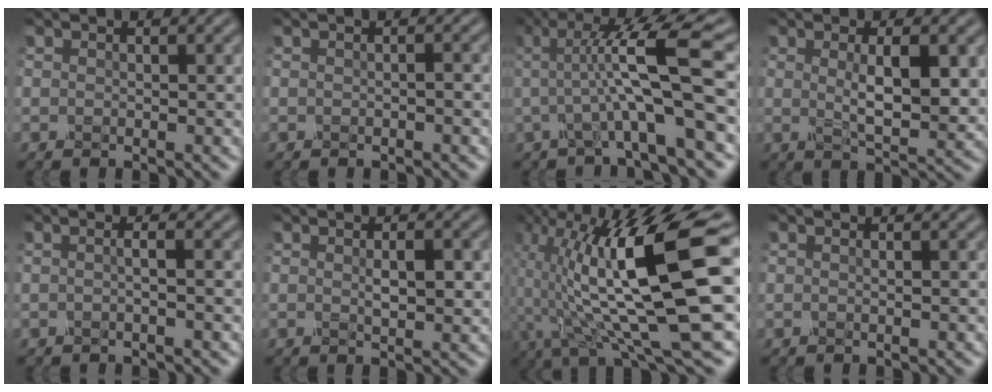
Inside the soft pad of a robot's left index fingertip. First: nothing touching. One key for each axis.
{"total": 0.8, "fx": -0.2, "fy": 0.2, "fz": 0.7, "tx": -0.007, "ty": -0.005, "tz": -0.006}
{"total": 8.7, "fx": 0.6, "fy": 1.4, "fz": 8.6, "tx": -0.132, "ty": 0.004, "tz": 0.009}
{"total": 5.2, "fx": 0.6, "fy": 1.3, "fz": 5.0, "tx": -0.085, "ty": -0.005, "tz": 0.019}
{"total": 2.1, "fx": 0.1, "fy": 1.0, "fz": 1.9, "tx": -0.008, "ty": 0.007, "tz": -0.025}
{"total": 2.1, "fx": 0.2, "fy": 0.5, "fz": 2.1, "tx": -0.038, "ty": -0.002, "tz": 0.009}
{"total": 14.0, "fx": 0.6, "fy": 3.7, "fz": 13.5, "tx": -0.257, "ty": 0.010, "tz": 0.019}
{"total": 0.9, "fx": 0.3, "fy": 0.4, "fz": 0.7, "tx": -0.002, "ty": -0.003, "tz": -0.007}